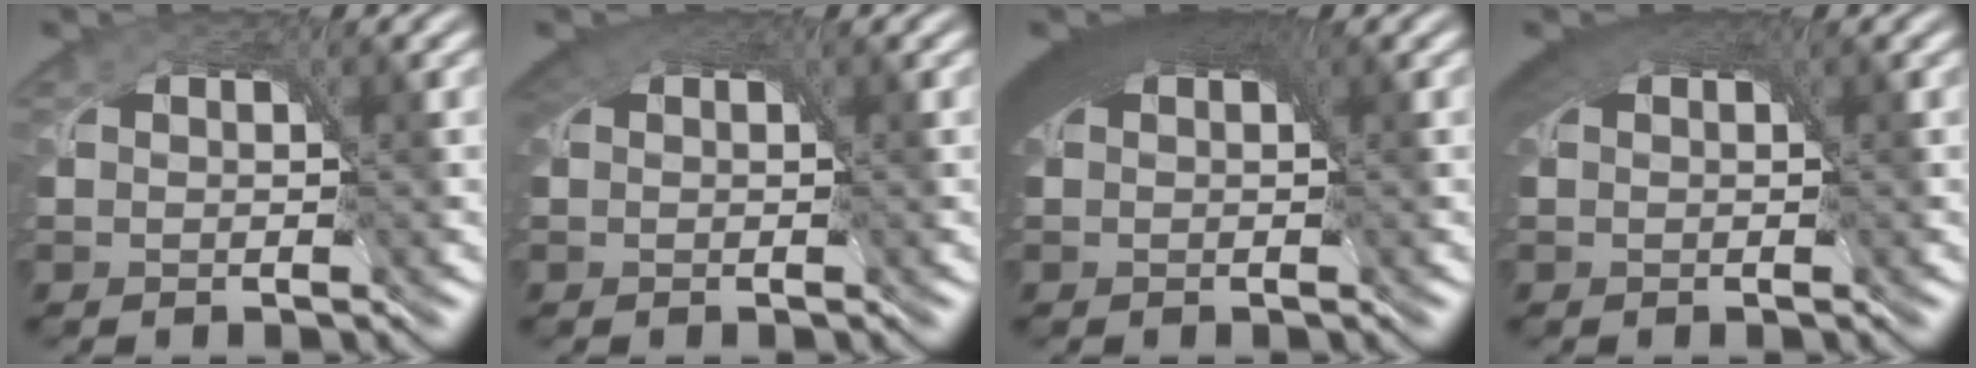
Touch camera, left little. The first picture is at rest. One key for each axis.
{"total": 4.1, "fx": 2.1, "fy": 2.4, "fz": 2.6, "tx": -0.050, "ty": 0.009, "tz": 0.024}
{"total": 8.3, "fx": 3.1, "fy": 4.1, "fz": 6.4, "tx": -0.102, "ty": 0.020, "tz": 0.032}
{"total": 5.8, "fx": 3.0, "fy": 2.9, "fz": 4.0, "tx": -0.075, "ty": 0.015, "tz": 0.035}